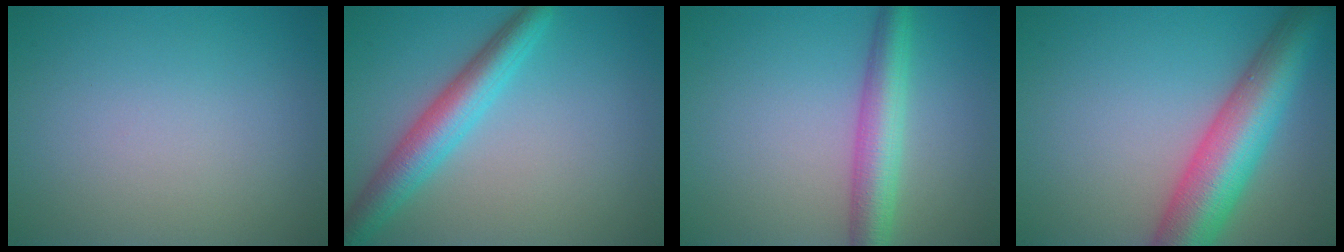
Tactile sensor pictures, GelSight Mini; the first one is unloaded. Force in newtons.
{"total": 4.8, "press": 4.8, "slide": 0.2}
{"total": 4.6, "press": 4.6, "slide": 0.0}
{"total": 9.1, "press": 9.1, "slide": 0.3}